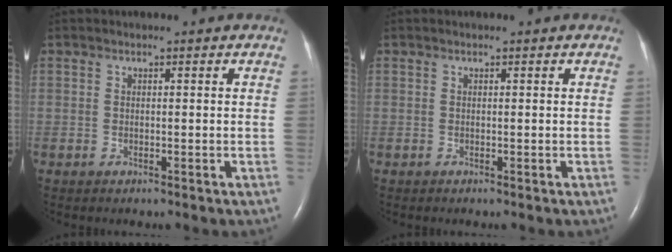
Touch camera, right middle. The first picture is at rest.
{"total": 0.0}